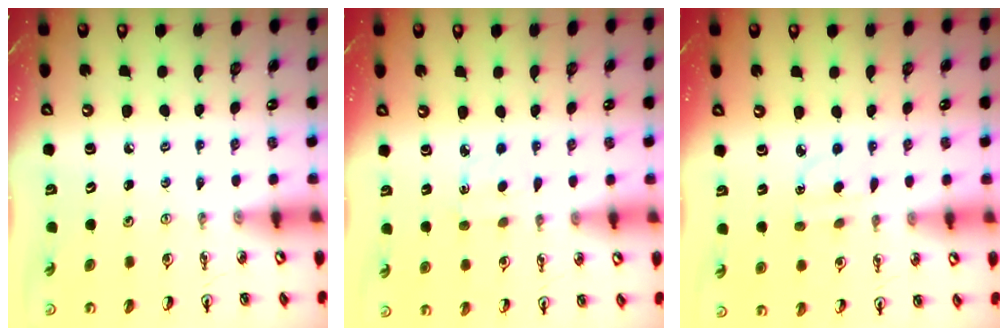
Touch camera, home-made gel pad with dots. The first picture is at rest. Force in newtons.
{"total": 2.8, "press": 2.8, "slide": 0.4}
{"total": 2.6, "press": 2.6, "slide": 0.5}